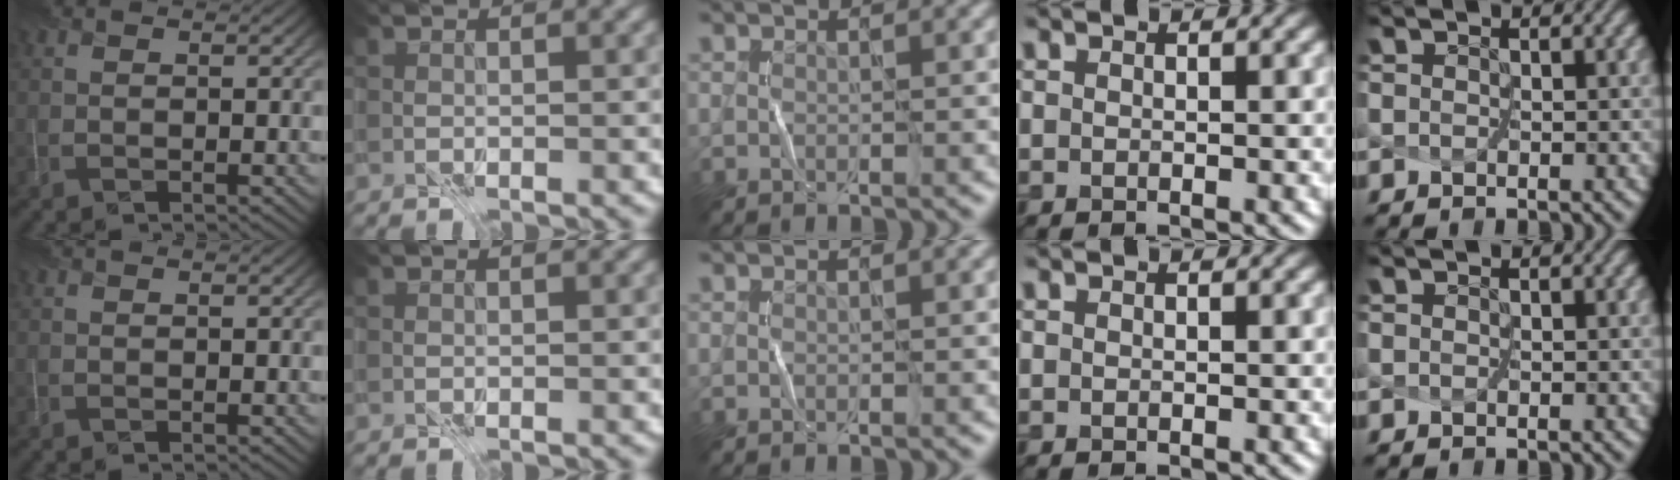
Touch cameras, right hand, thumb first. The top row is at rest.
{}